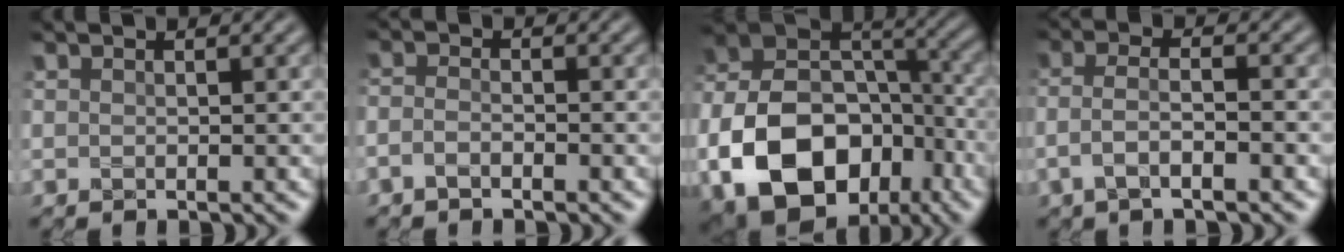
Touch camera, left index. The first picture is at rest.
{"total": 1.4, "force": [-1.0, 0.5, 0.9], "torque": [-0.023, 0.001, -0.024]}
{"total": 14.8, "force": [-5.5, 10.5, 8.9], "torque": [-0.189, -0.017, -0.100]}
{"total": 3.4, "force": [-1.2, 1.0, 3.0], "torque": [-0.057, 0.004, -0.032]}